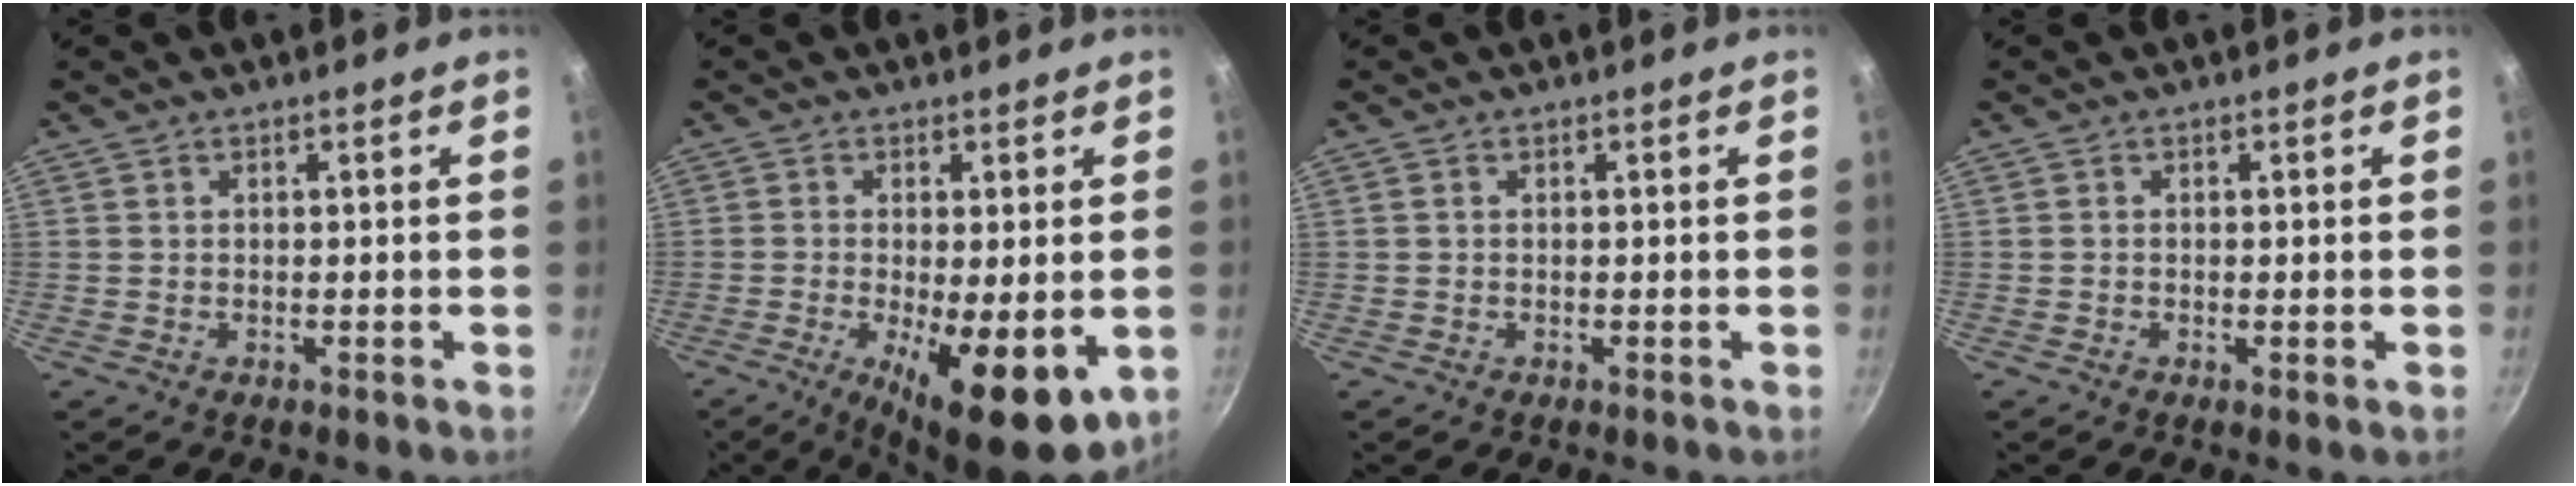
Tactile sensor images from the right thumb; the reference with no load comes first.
{"total": 14.7, "force": [-4.4, 5.0, 13.1], "torque": [-0.178, -0.023, -0.051]}
{"total": 0.0}
{"total": 0.8, "force": [-0.2, 0.2, 0.8], "torque": [-0.021, -0.004, -0.006]}